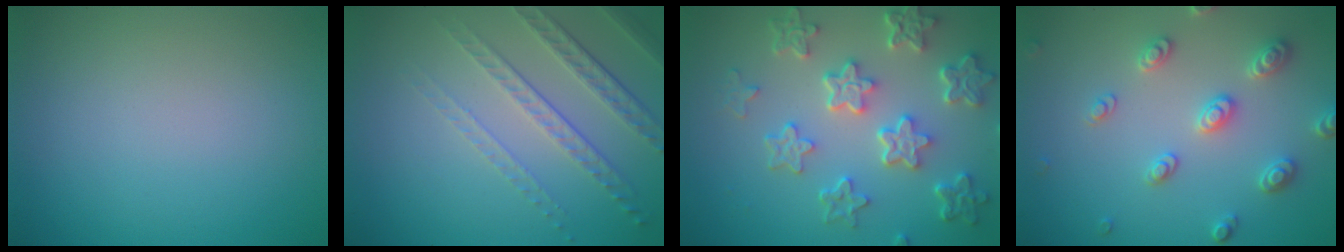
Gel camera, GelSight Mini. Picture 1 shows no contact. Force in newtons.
{"total": 4.6, "press": 3.1, "slide": 3.4}
{"total": 6.5, "press": 4.9, "slide": 4.3}
{"total": 3.5, "press": 3.2, "slide": 1.3}